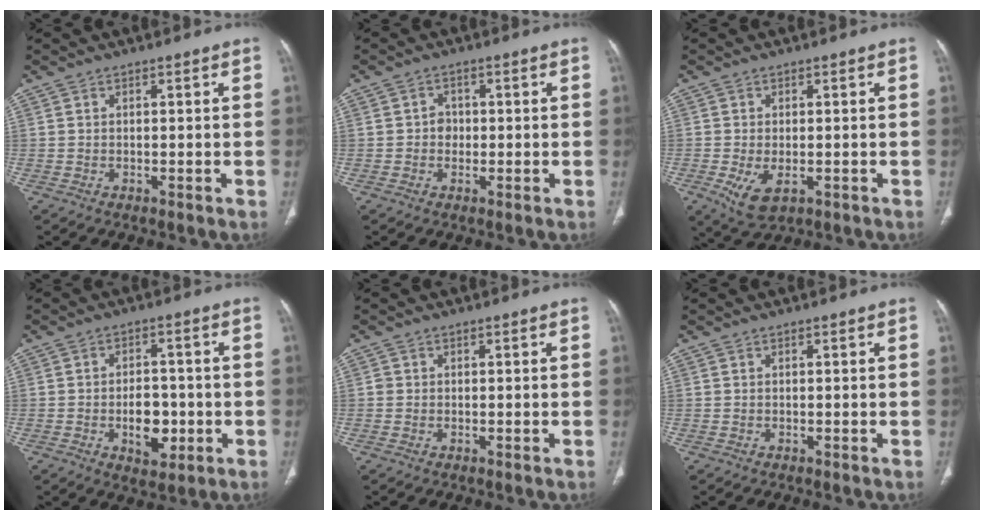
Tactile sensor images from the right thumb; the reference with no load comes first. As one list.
[{"total": 2.3, "force": [-0.2, 2.1, 1.0], "torque": [0.000, 0.008, -0.007]}, {"total": 5.6, "force": [-1.8, 2.9, 4.4], "torque": [-0.087, -0.012, -0.019]}, {"total": 7.5, "force": [-1.8, 4.6, 5.6], "torque": [-0.059, 0.010, -0.021]}, {"total": 0.7, "force": [0.0, 0.7, 0.1], "torque": [0.001, 0.004, -0.001]}, {"total": 0.0}]